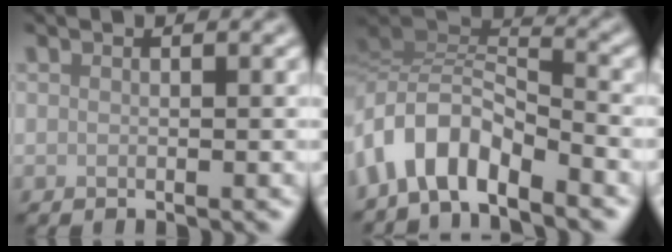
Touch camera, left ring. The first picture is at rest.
{"total": 5.6, "force": [-4.0, 2.0, 3.4], "torque": [-0.055, 0.006, -0.084]}